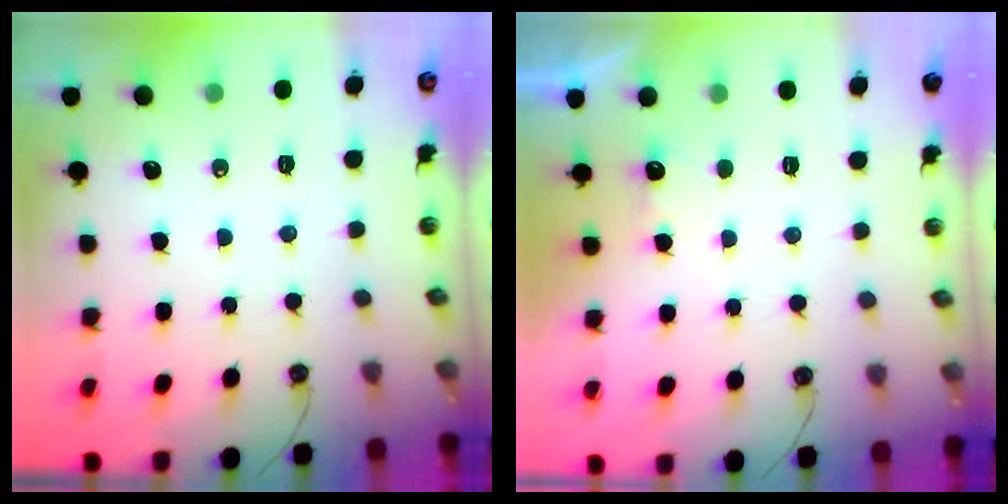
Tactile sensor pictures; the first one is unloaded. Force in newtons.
{"total": 1.0, "press": 0.7, "slide": 0.8}